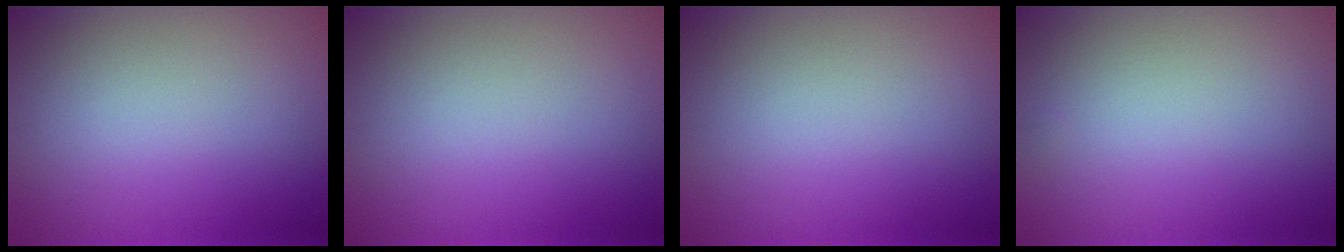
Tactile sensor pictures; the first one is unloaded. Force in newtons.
{"total": 0.0}
{"total": 0.0}
{"total": 0.0}